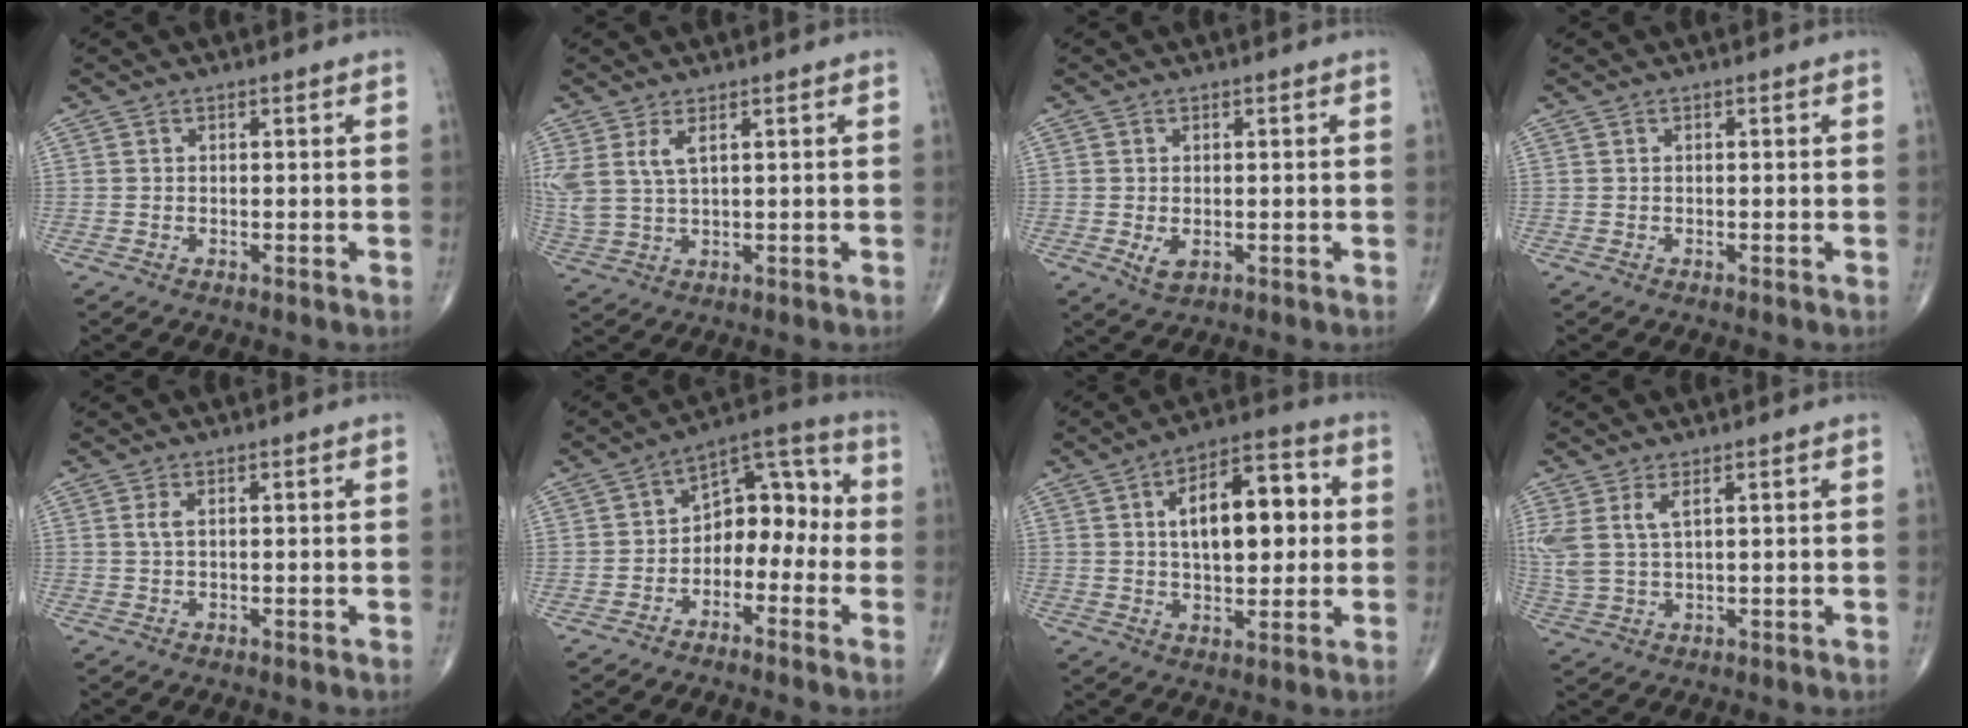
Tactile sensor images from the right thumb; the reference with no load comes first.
{"total": 5.6, "force": [2.4, 2.2, 4.5], "torque": [-0.113, -0.004, 0.060]}
{"total": 2.5, "force": [-0.4, 1.4, 2.0], "torque": [-0.030, -0.005, -0.001]}
{"total": 0.0}
{"total": 1.3, "force": [0.3, 0.4, 1.2], "torque": [-0.034, 0.006, 0.009]}
{"total": 10.4, "force": [-2.5, 6.9, 7.3], "torque": [-0.067, 0.059, -0.055]}
{"total": 14.4, "force": [2.3, 7.1, 12.3], "torque": [-0.159, 0.016, 0.032]}
{"total": 5.5, "force": [2.4, 2.0, 4.6], "torque": [-0.120, -0.004, 0.058]}